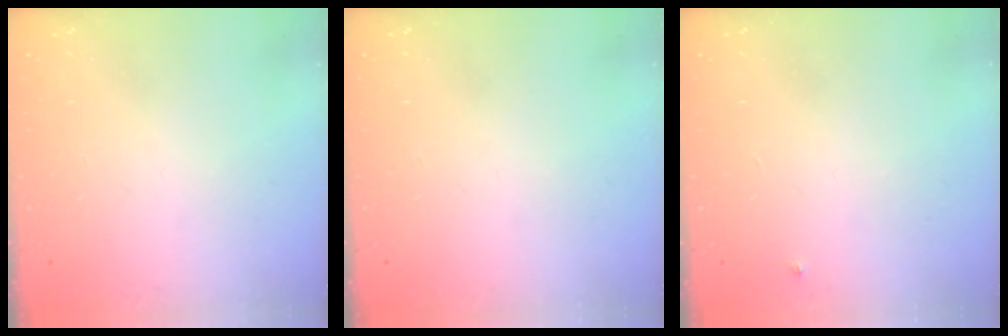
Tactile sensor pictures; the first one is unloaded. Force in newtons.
{"total": 0.0}
{"total": 2.7, "press": 2.7, "slide": 0.4}